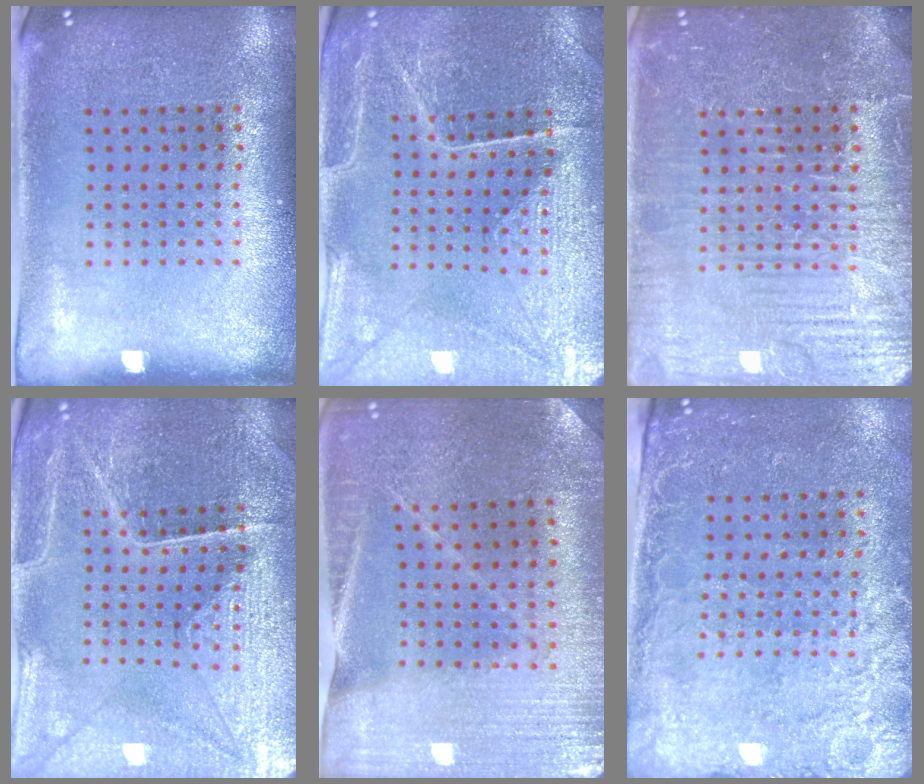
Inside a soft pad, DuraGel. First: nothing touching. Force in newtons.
{"total": 2.9, "press": 2.9, "slide": 0.2}
{"total": 4.6, "press": 4.6, "slide": 0.6}
{"total": 3.5, "press": 3.5, "slide": 0.2}
{"total": 1.4, "press": 1.4, "slide": 0.2}
{"total": 2.6, "press": 2.2, "slide": 1.2}